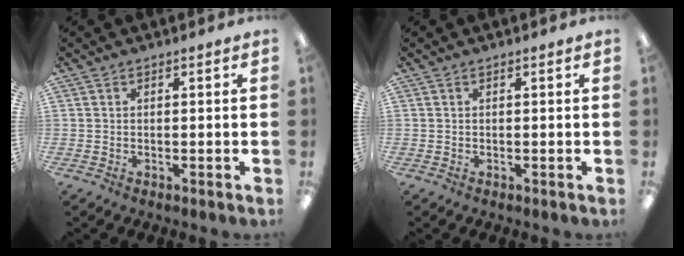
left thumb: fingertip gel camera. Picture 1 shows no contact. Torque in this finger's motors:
{"motor_torque": [0.00, 0.00, 0.03, 0.02, 0.00]}